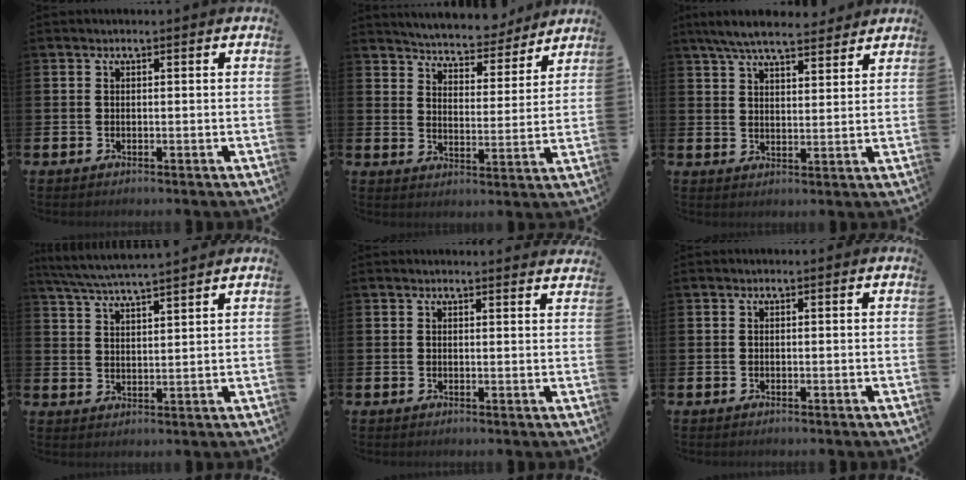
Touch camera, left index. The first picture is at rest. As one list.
[{"total": 5.7, "force": [5.6, 0.9, 0.4], "torque": [-0.032, -0.048, 0.096]}, {"total": 6.8, "force": [6.3, 1.3, 2.2], "torque": [-0.060, -0.021, 0.114]}, {"total": 5.5, "force": [5.3, -0.2, 1.4], "torque": [-0.049, -0.026, 0.096]}, {"total": 1.4, "force": [1.4, -0.1, -0.1], "torque": [0.009, -0.011, 0.023]}, {"total": 0.0}]